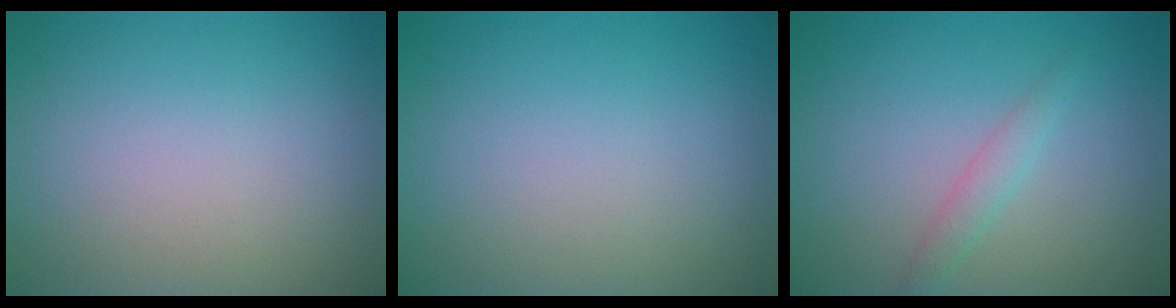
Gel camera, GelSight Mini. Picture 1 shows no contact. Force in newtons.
{"total": 0.0}
{"total": 1.4, "press": 1.4, "slide": 0.1}